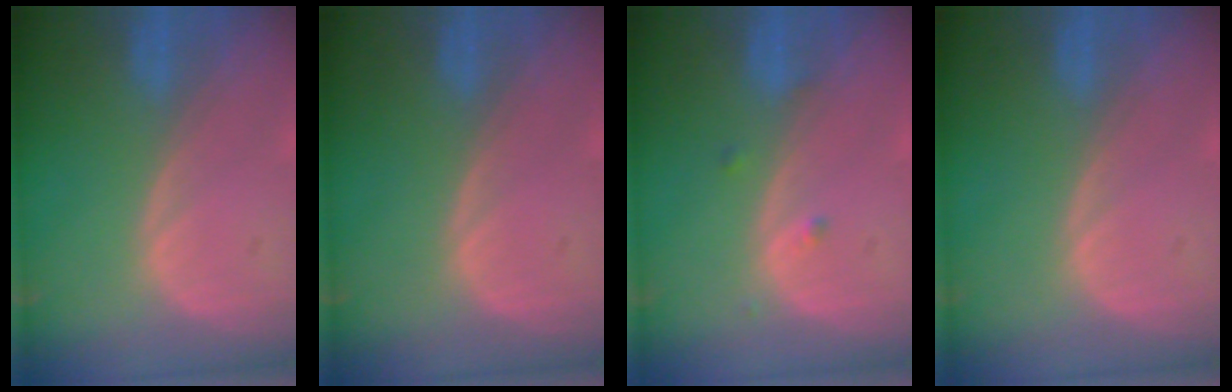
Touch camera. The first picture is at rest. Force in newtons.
{"total": 0.0}
{"total": 1.1, "press": 1.1, "slide": 0.1}
{"total": 0.0}